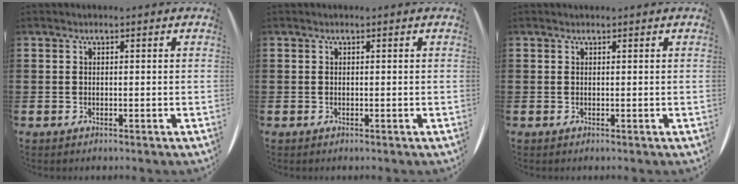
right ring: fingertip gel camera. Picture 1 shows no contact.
{"total": 0.0}
{"total": 0.0}